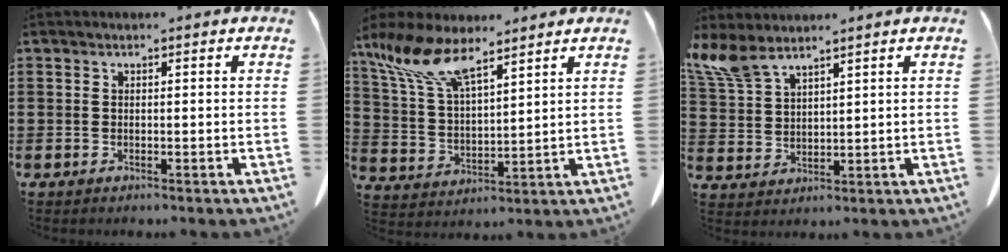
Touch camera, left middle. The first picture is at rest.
{"total": 11.3, "force": [8.2, 3.5, 7.0], "torque": [-0.164, -0.023, 0.150]}
{"total": 5.7, "force": [4.6, 1.4, 3.1], "torque": [-0.084, -0.013, 0.085]}